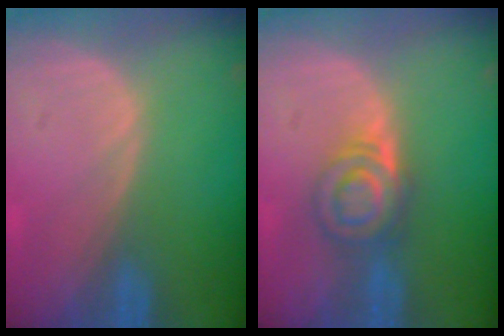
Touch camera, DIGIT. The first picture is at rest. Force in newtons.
{"total": 6.2, "press": 5.5, "slide": 2.8}